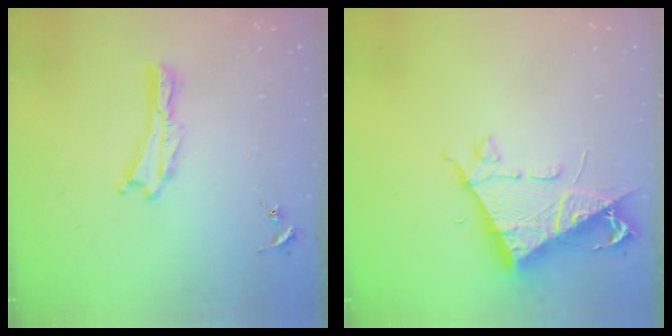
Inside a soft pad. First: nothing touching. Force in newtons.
{"total": 8.6, "press": 8.5, "slide": 1.2}